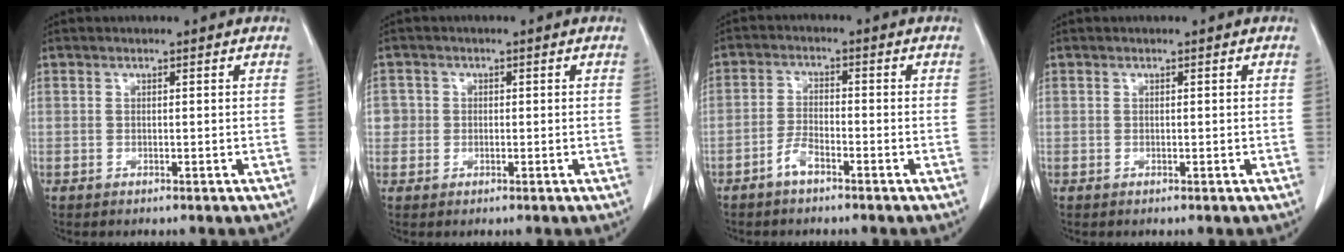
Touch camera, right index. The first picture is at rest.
{"total": 2.6, "force": [0.1, 2.6, 0.1], "torque": [0.014, 0.007, 0.000]}
{"total": 3.2, "force": [-2.3, 0.9, 2.0], "torque": [-0.042, 0.004, -0.047]}
{"total": 0.0}